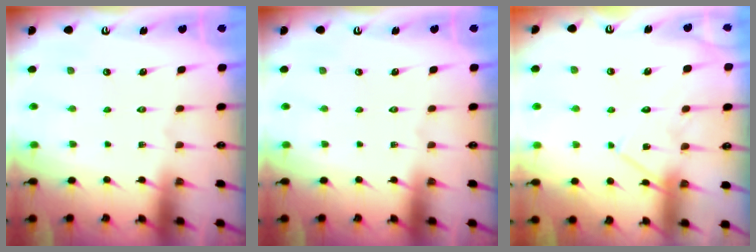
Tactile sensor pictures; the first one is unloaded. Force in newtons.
{"total": 0.0}
{"total": 12.1, "press": 12.1, "slide": 1.1}